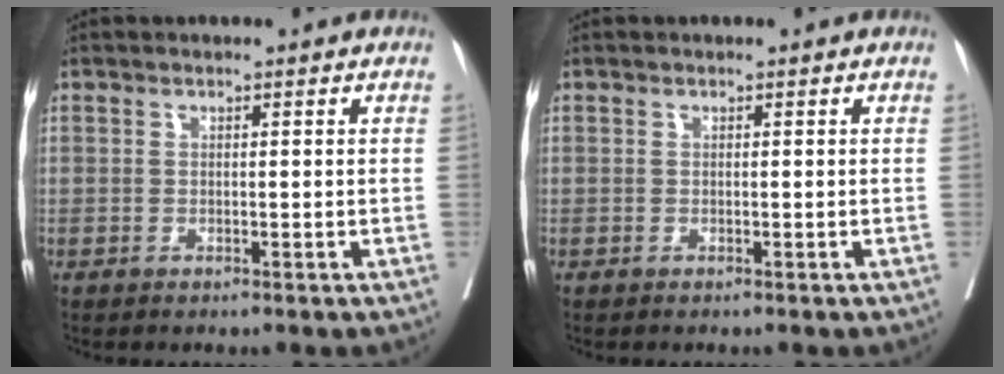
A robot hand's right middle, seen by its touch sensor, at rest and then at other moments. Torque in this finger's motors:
{"motor_torque": [-0.24, 0.03, -0.06, -0.01]}